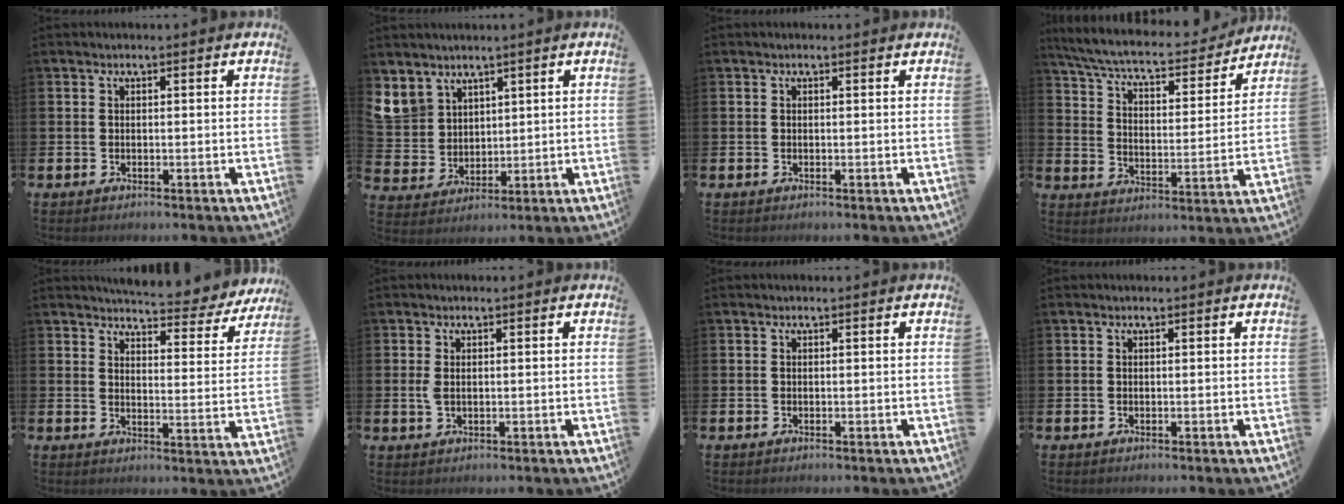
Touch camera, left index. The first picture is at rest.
{"total": 6.0, "force": [4.4, 4.0, 0.5], "torque": [-0.032, -0.017, 0.084]}
{"total": 0.0}
{"total": 7.4, "force": [6.8, 1.1, 2.6], "torque": [-0.082, -0.049, 0.112]}
{"total": 5.8, "force": [5.6, 0.7, 1.1], "torque": [-0.034, -0.040, 0.097]}
{"total": 1.4, "force": [0.3, 0.8, 1.1], "torque": [-0.032, 0.007, 0.006]}
{"total": 0.0}
{"total": 0.0}